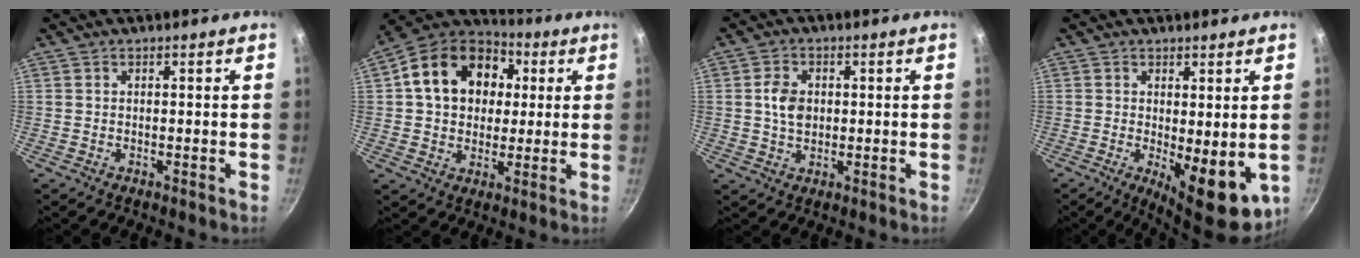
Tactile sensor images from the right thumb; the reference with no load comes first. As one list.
[{"total": 18.9, "force": [4.1, 14.5, 11.3], "torque": [-0.173, 0.022, 0.057]}, {"total": 5.4, "force": [0.5, 3.9, 3.6], "torque": [-0.054, 0.001, 0.007]}, {"total": 10.1, "force": [-1.2, 3.9, 9.2], "torque": [-0.104, -0.006, -0.003]}]